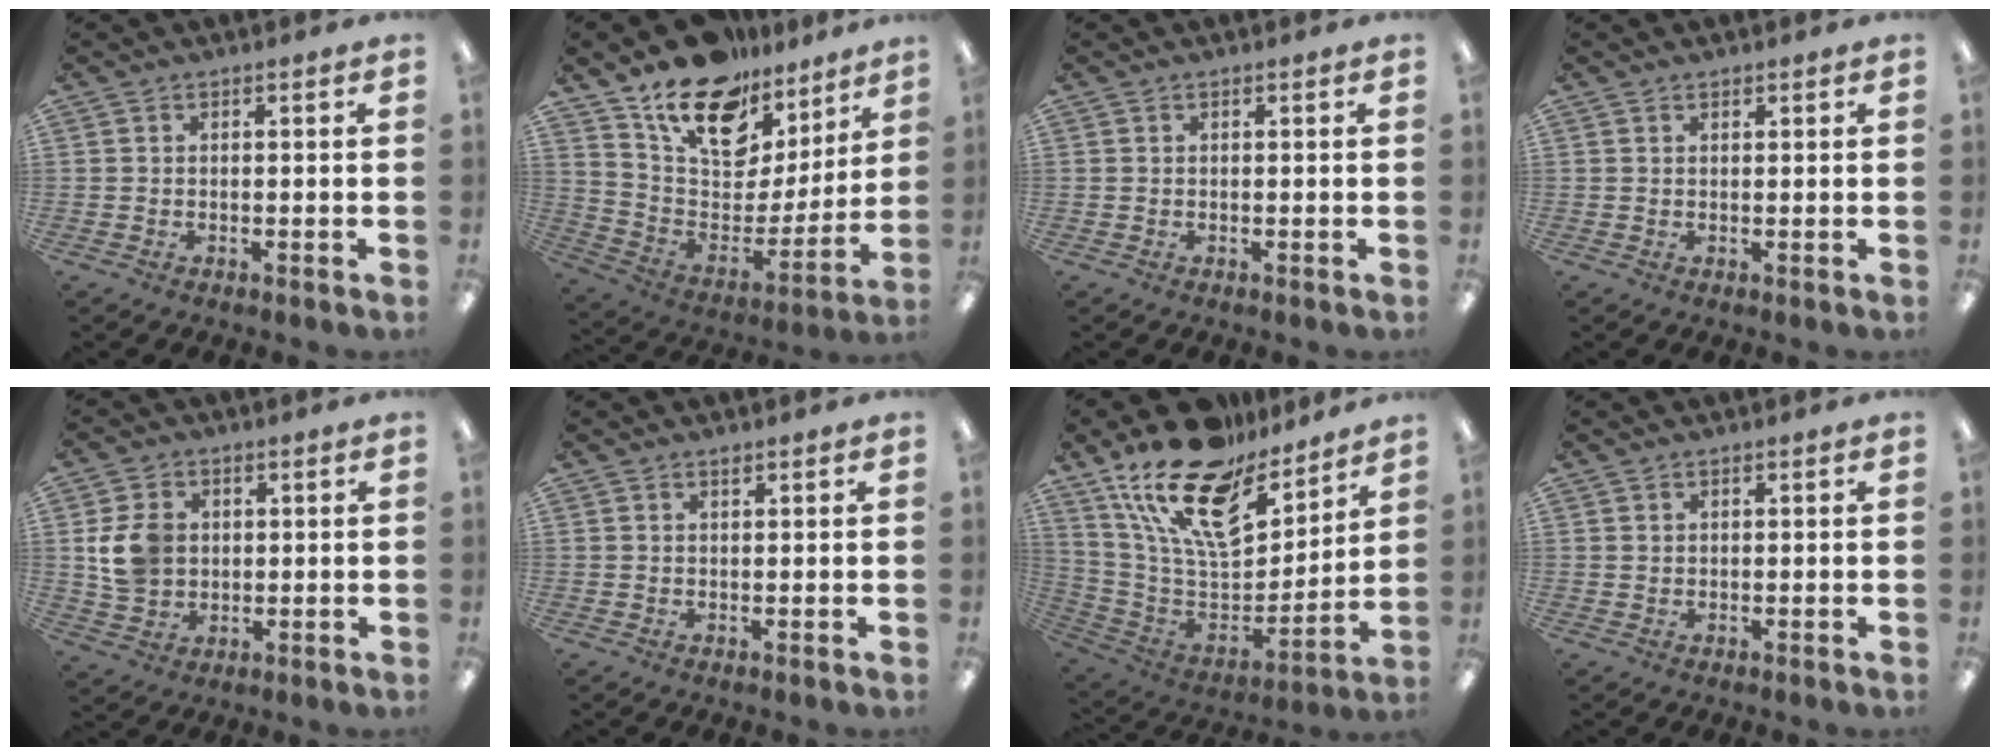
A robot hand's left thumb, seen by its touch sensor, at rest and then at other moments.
{"total": 18.7, "force": [13.3, 10.3, 8.2], "torque": [-0.146, -0.087, 0.240]}
{"total": 0.0}
{"total": 0.7, "force": [0.6, 0.3, 0.2], "torque": [-0.004, 0.000, 0.012]}
{"total": 8.5, "force": [1.5, 7.0, 4.6], "torque": [-0.094, 0.010, 0.031]}
{"total": 0.9, "force": [0.8, 0.2, 0.4], "torque": [-0.009, 0.001, 0.015]}
{"total": 22.4, "force": [15.1, 10.5, 12.8], "torque": [-0.229, -0.100, 0.267]}
{"total": 0.8, "force": [0.5, 0.5, 0.1], "torque": [-0.003, 0.001, 0.010]}